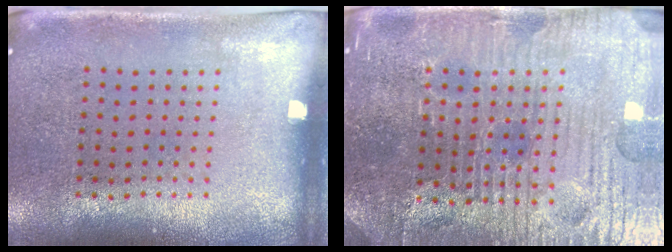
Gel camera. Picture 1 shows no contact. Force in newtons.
{"total": 5.4, "press": 5.2, "slide": 1.8}